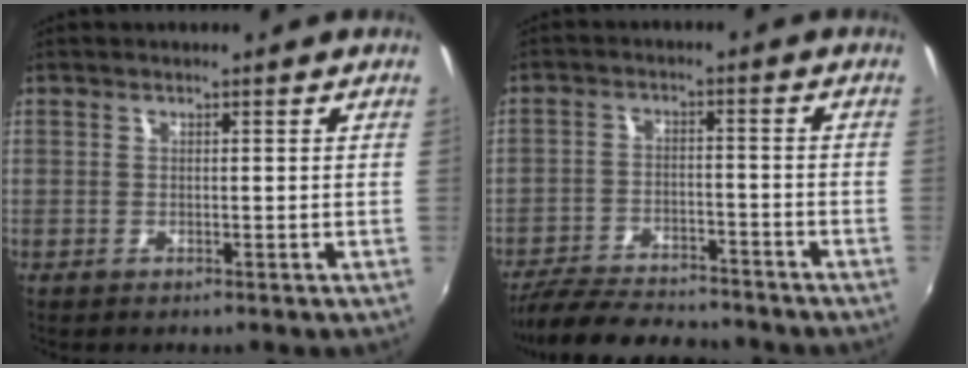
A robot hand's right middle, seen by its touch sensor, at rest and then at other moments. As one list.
[{"total": 15.3, "force": [-13.5, 4.1, 6.1], "torque": [-0.141, -0.013, -0.207]}]